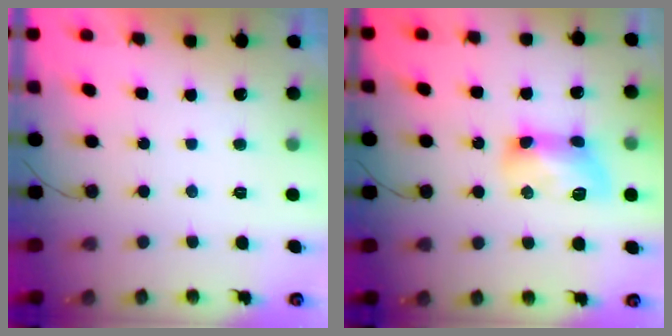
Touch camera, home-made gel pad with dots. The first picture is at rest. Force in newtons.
{"total": 10.9, "press": 10.9, "slide": 1.0}